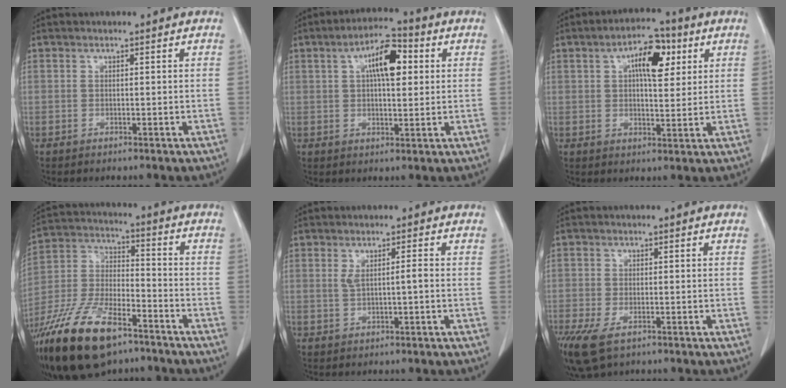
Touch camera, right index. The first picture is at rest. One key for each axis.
{"total": 8.3, "fx": 2.4, "fy": 2.9, "fz": 7.4, "tx": -0.127, "ty": 0.021, "tz": 0.036}
{"total": 8.2, "fx": 3.0, "fy": 3.3, "fz": 6.9, "tx": -0.110, "ty": 0.018, "tz": 0.045}
{"total": 20.0, "fx": -13.4, "fy": 7.0, "fz": 13.1, "tx": -0.299, "ty": -0.019, "tz": -0.246}
{"total": 2.2, "fx": 0.1, "fy": 0.2, "fz": 2.2, "tx": -0.041, "ty": 0.002, "tz": 0.004}
{"total": 6.9, "fx": -3.9, "fy": 3.1, "fz": 4.8, "tx": -0.105, "ty": -0.020, "tz": -0.067}